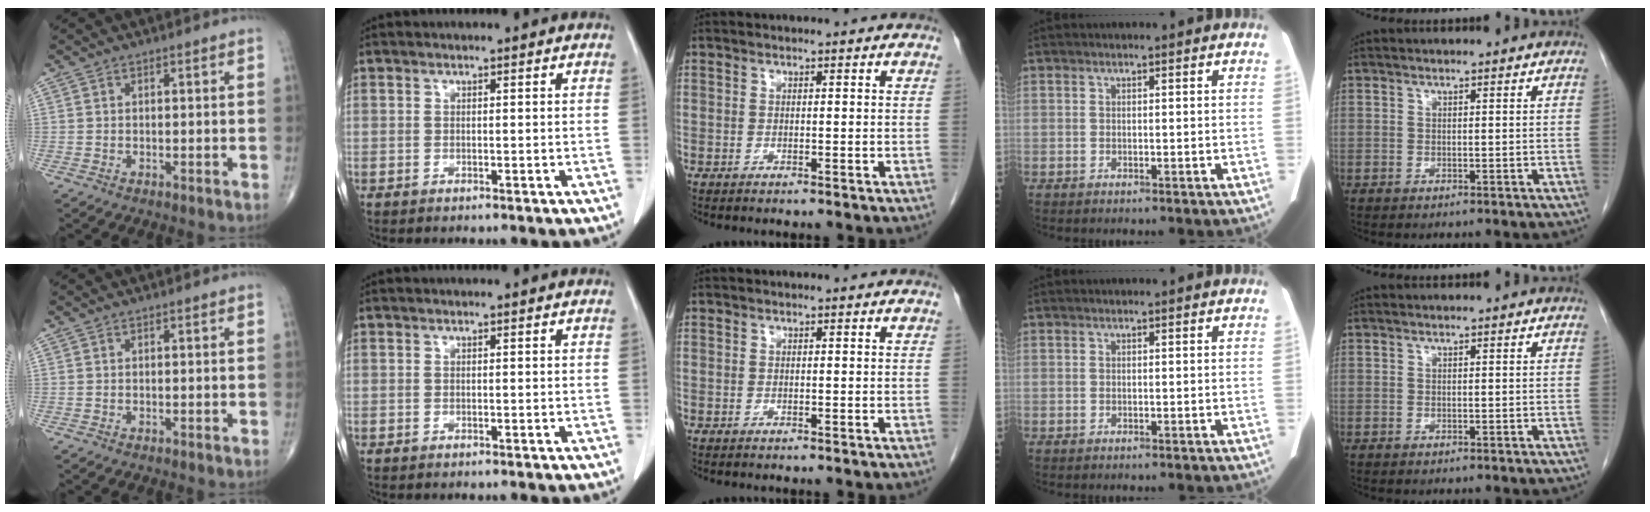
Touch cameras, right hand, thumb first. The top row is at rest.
{}